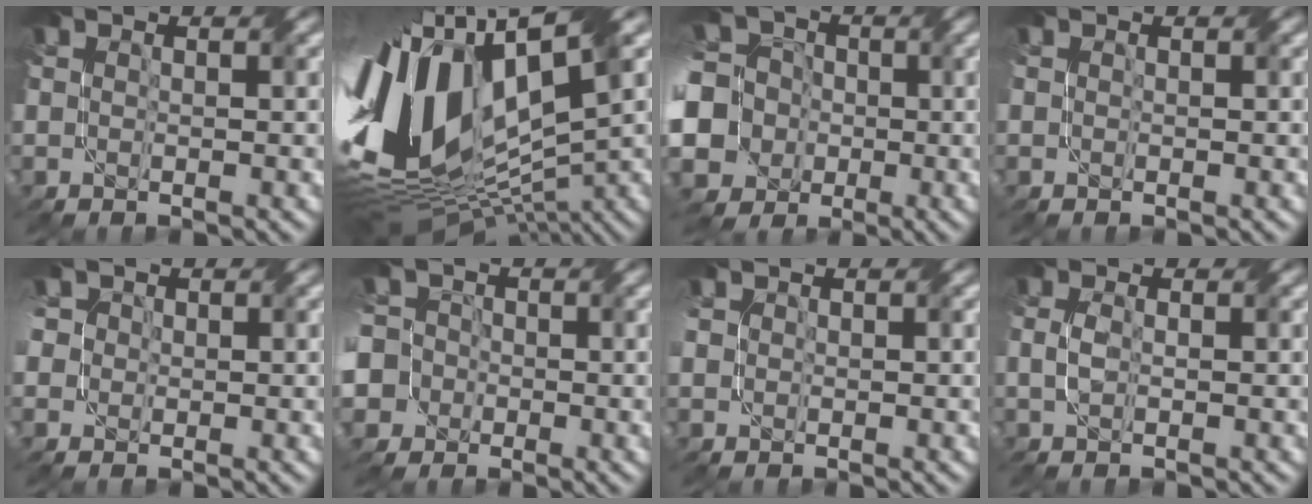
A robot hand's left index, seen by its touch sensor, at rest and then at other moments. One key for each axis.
{"total": 17.5, "fx": 2.0, "fy": 8.9, "fz": 14.9, "tx": -0.310, "ty": -0.018, "tz": 0.035}
{"total": 14.7, "fx": -3.9, "fy": 13.1, "fz": 5.5, "tx": -0.157, "ty": -0.003, "tz": -0.095}
{"total": 0.0}
{"total": 3.8, "fx": 1.2, "fy": 3.2, "fz": 1.7, "tx": -0.048, "ty": 0.018, "tz": 0.012}
{"total": 10.4, "fx": -3.6, "fy": 9.2, "fz": 3.2, "tx": -0.084, "ty": -0.001, "tz": -0.105}
{"total": 1.0, "fx": 0.3, "fy": 0.9, "fz": 0.3, "tx": -0.010, "ty": 0.003, "tz": 0.005}
{"total": 1.3, "fx": -0.4, "fy": 0.6, "fz": 1.1, "tx": -0.029, "ty": 0.001, "tz": -0.011}